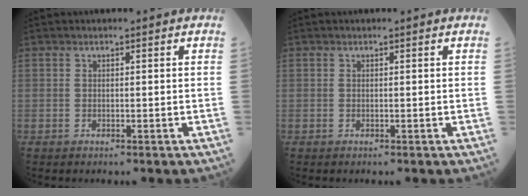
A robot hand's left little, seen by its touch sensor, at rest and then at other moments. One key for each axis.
{"total": 0.0}